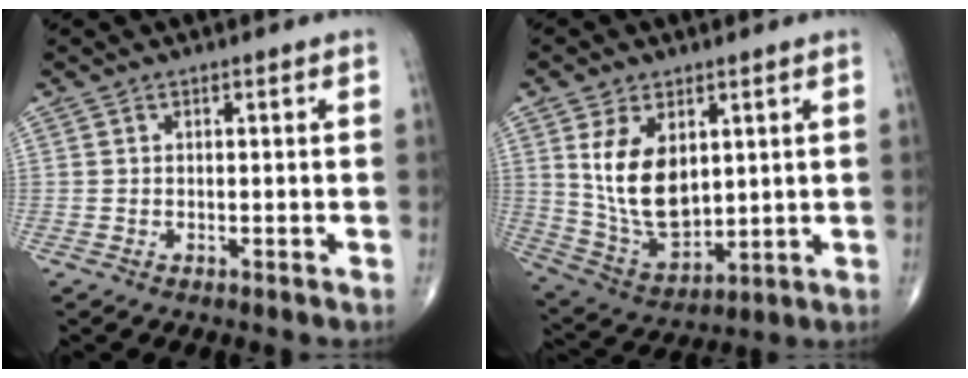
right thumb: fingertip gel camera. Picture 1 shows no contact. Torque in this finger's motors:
{"motor_torque": [-0.68, 1.19, 1.01, 0.87, 0.40]}